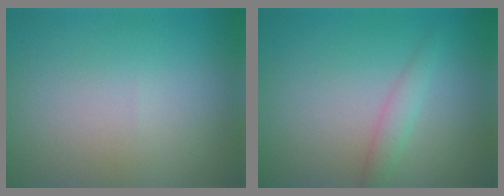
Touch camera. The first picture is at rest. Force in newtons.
{"total": 1.6, "press": 1.6, "slide": 0.0}